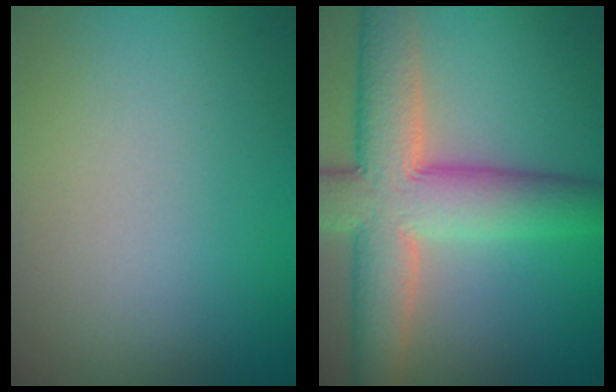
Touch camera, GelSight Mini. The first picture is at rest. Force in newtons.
{"total": 9.9, "press": 9.9, "slide": 0.5}